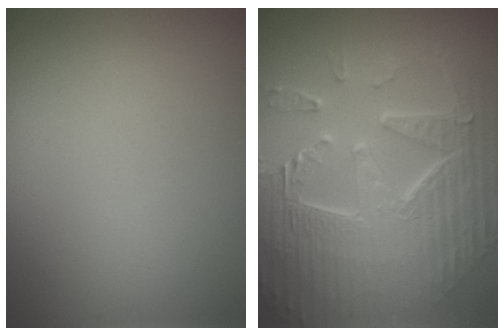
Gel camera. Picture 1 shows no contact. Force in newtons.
{"total": 9.7, "press": 6.6, "slide": 7.1}